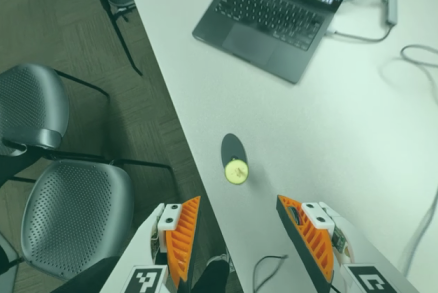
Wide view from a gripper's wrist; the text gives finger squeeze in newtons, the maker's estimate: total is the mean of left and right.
{"total": 0.0}